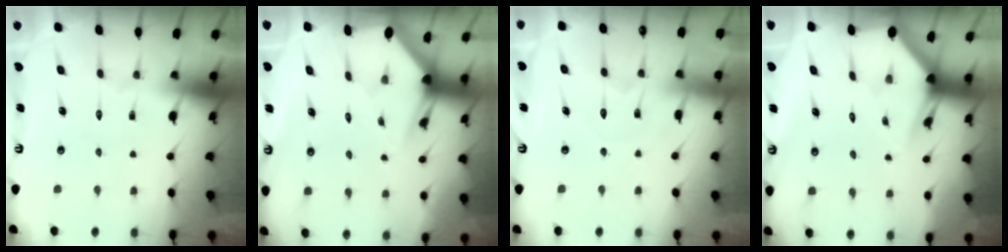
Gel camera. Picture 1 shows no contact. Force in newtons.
{"total": 2.8, "press": 2.8, "slide": 0.1}
{"total": 5.9, "press": 5.8, "slide": 0.7}
{"total": 2.9, "press": 2.9, "slide": 0.2}